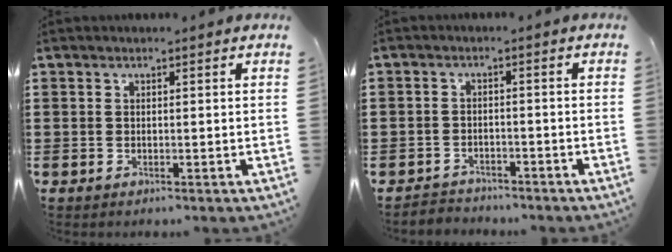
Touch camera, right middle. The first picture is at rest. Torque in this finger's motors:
{"motor_torque": [-0.92, 0.46, -1.05, -0.21]}